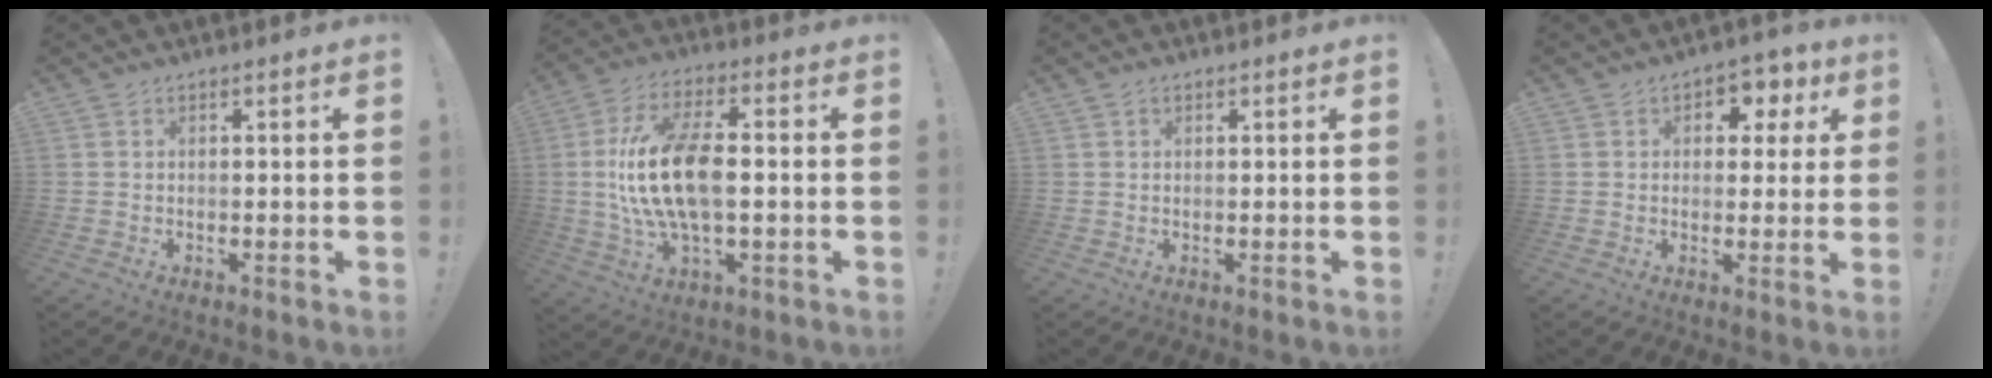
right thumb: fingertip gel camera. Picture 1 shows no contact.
{"total": 18.5, "force": [0.2, 8.7, 16.4], "torque": [-0.309, -0.001, 0.004]}
{"total": 0.8, "force": [0.5, 0.6, 0.3], "torque": [0.000, 0.000, 0.008]}
{"total": 4.8, "force": [1.6, 4.1, 1.9], "torque": [-0.006, -0.012, 0.025]}